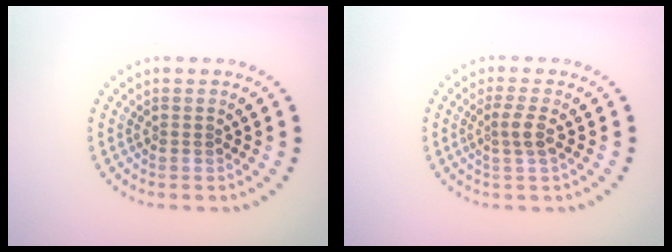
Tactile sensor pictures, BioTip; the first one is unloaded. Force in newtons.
{"total": 1.8, "press": 1.5, "slide": 1.1}